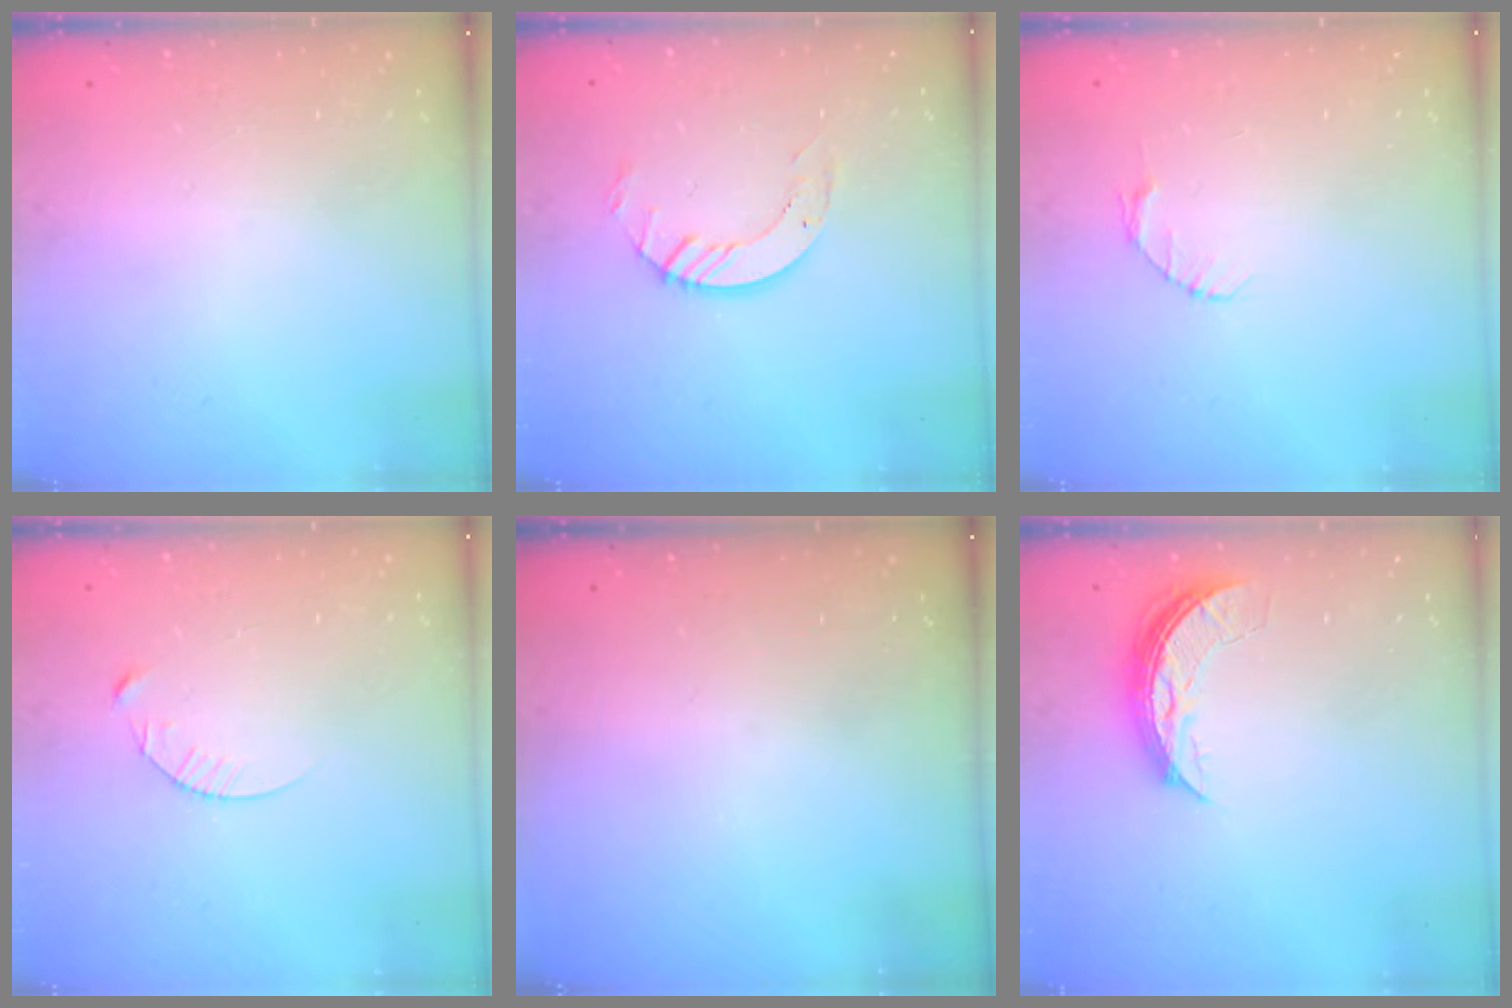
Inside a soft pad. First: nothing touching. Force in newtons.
{"total": 7.0, "press": 7.0, "slide": 0.6}
{"total": 2.6, "press": 2.6, "slide": 0.3}
{"total": 4.7, "press": 4.7, "slide": 0.6}
{"total": 0.0}
{"total": 7.4, "press": 7.4, "slide": 0.6}